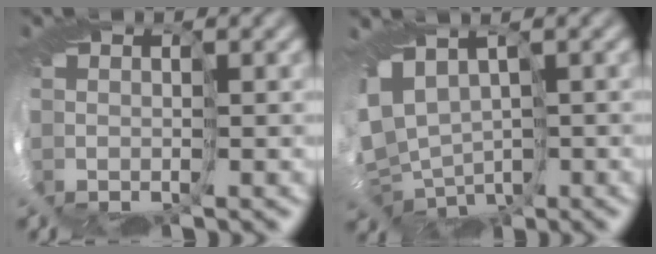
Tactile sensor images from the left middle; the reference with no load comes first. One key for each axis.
{"total": 6.2, "fx": -1.1, "fy": 4.1, "fz": 4.5, "tx": -0.094, "ty": -0.021, "tz": 0.000}